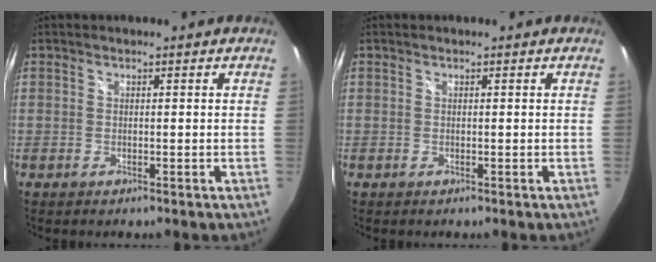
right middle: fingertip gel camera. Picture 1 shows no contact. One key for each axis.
{"total": 0.0}